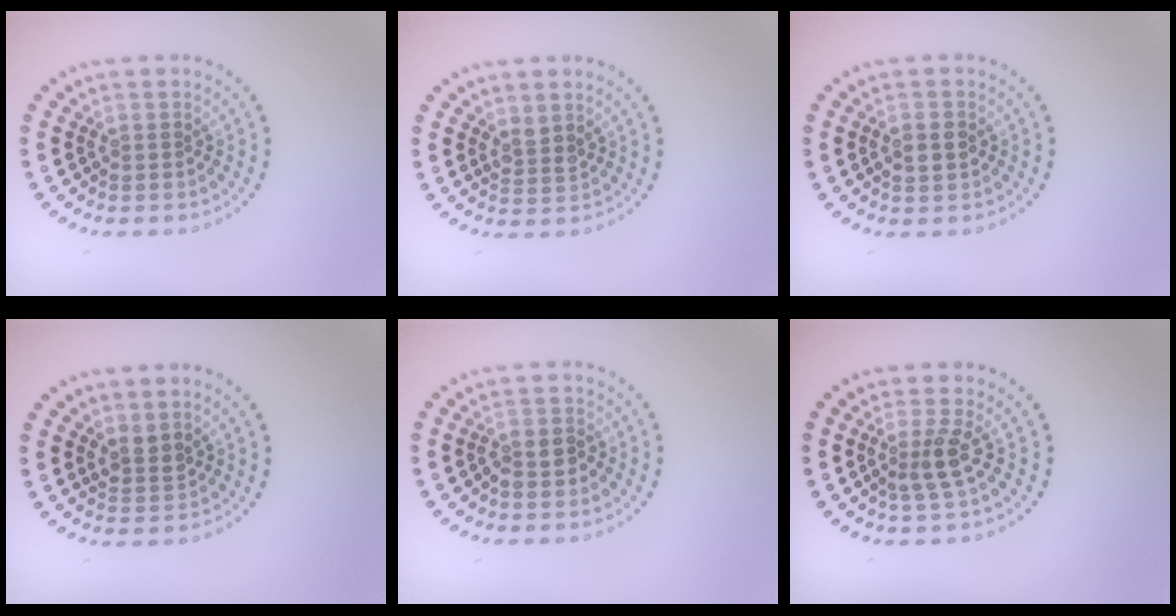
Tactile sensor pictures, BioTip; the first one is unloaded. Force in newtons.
{"total": 1.5, "press": 1.2, "slide": 1.0}
{"total": 1.6, "press": 1.6, "slide": 0.0}
{"total": 1.5, "press": 1.2, "slide": 0.9}
{"total": 2.1, "press": 1.9, "slide": 0.9}
{"total": 2.5, "press": 1.9, "slide": 1.6}